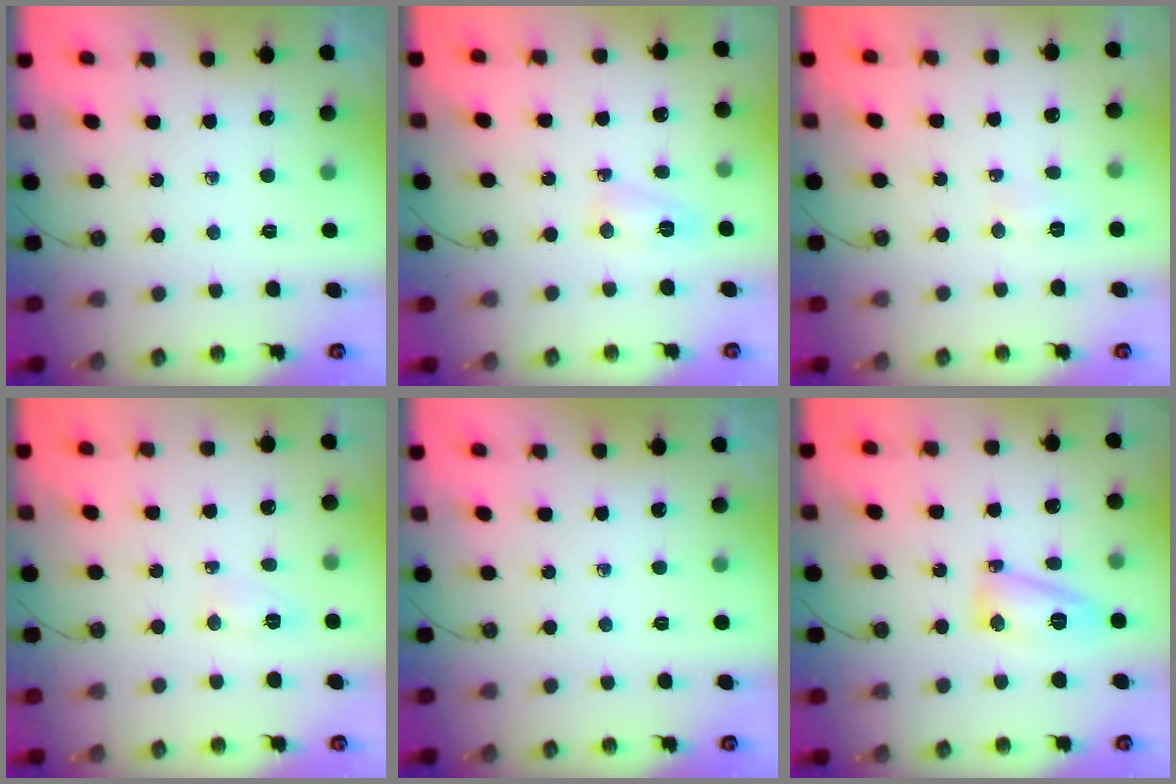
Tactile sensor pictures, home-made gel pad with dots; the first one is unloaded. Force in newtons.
{"total": 3.5, "press": 3.4, "slide": 1.0}
{"total": 4.0, "press": 3.9, "slide": 0.4}
{"total": 5.2, "press": 5.1, "slide": 0.5}
{"total": 0.0}
{"total": 9.6, "press": 9.6, "slide": 0.7}